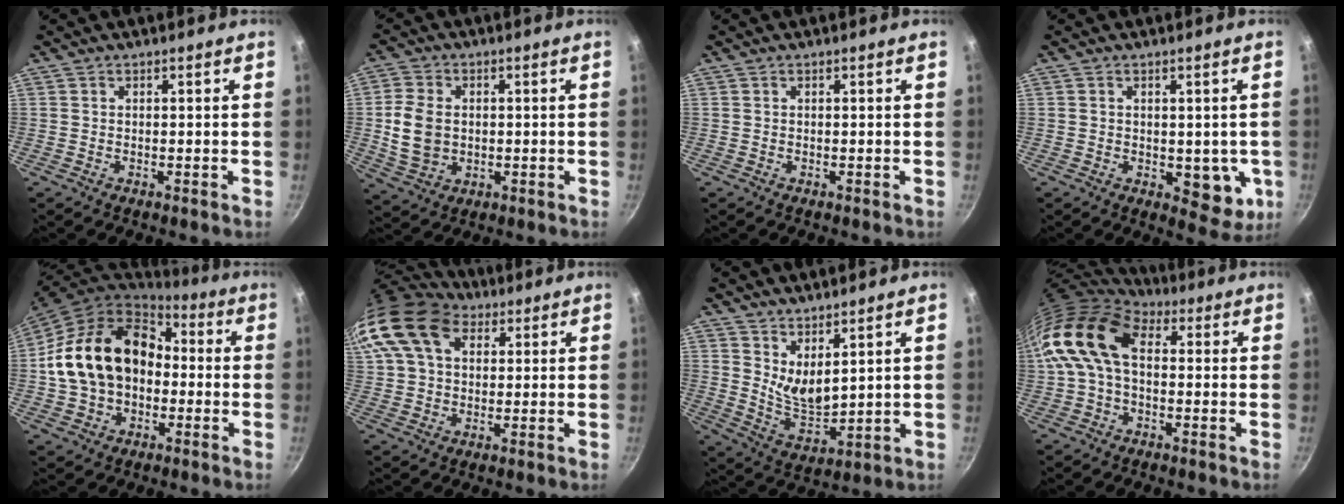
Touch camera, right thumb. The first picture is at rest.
{"total": 9.1, "force": [0.2, 6.9, 5.8], "torque": [-0.101, -0.002, 0.007]}
{"total": 0.0}
{"total": 7.6, "force": [-0.9, 4.6, 6.0], "torque": [-0.048, -0.010, -0.006]}
{"total": 20.1, "force": [0.1, 15.0, 13.3], "torque": [-0.222, 0.051, -0.002]}
{"total": 20.0, "force": [7.8, 13.9, 12.1], "torque": [-0.262, 0.031, 0.133]}
{"total": 7.6, "force": [4.6, 3.1, 5.2], "torque": [-0.079, -0.057, 0.093]}
{"total": 14.0, "force": [1.8, 9.0, 10.5], "torque": [-0.185, 0.020, 0.016]}